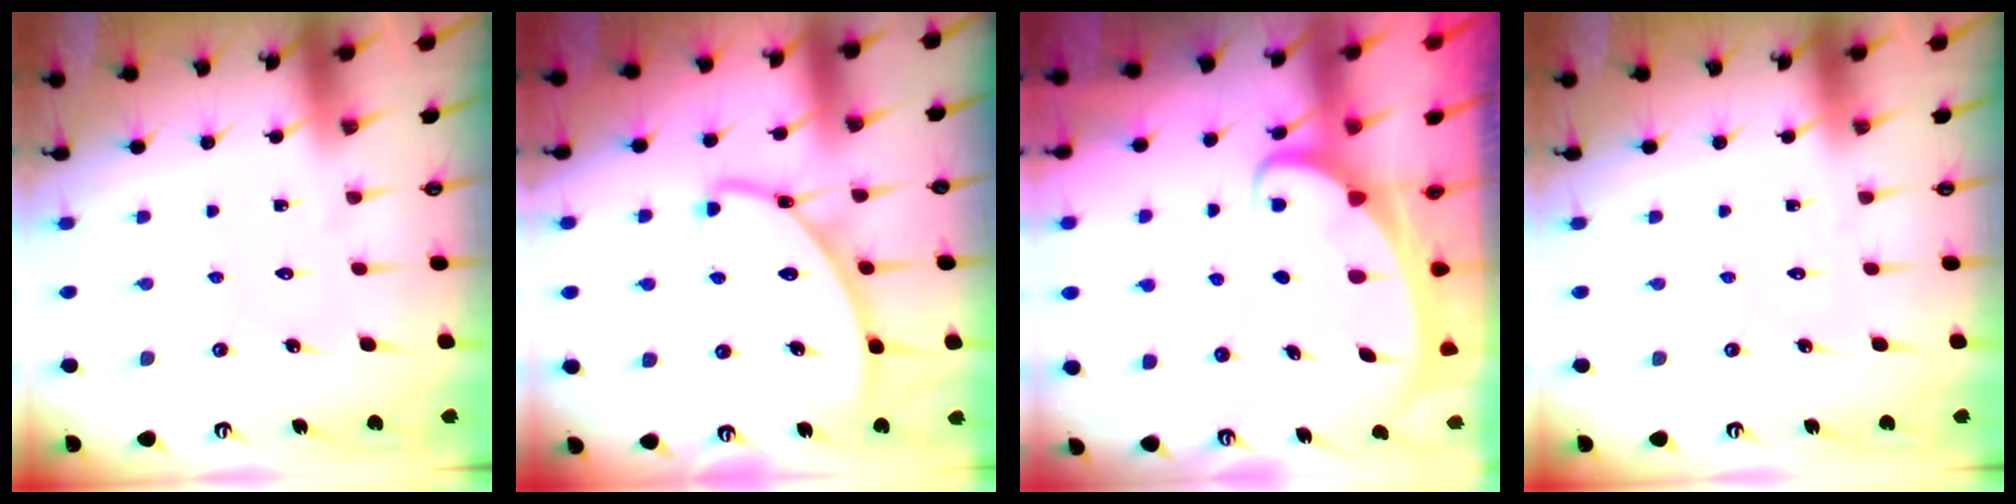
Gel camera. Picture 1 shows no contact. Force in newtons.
{"total": 9.3, "press": 9.3, "slide": 0.3}
{"total": 2.2, "press": 2.2, "slide": 0.3}
{"total": 0.0}